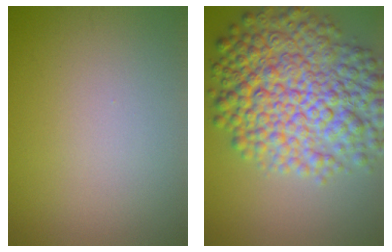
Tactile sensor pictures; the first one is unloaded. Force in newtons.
{"total": 11.5, "press": 11.5, "slide": 0.2}